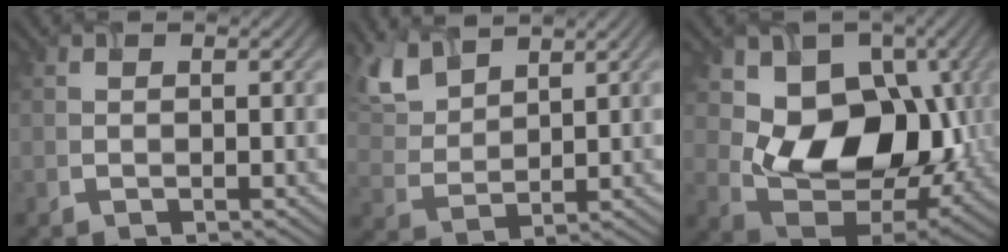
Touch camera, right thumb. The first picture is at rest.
{"total": 6.4, "force": [4.7, 2.7, 3.3], "torque": [-0.089, 0.005, 0.101]}
{"total": 12.5, "force": [2.4, 9.0, 8.4], "torque": [-0.125, -0.029, 0.042]}